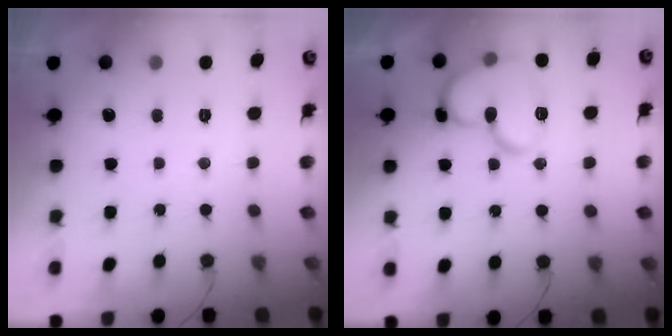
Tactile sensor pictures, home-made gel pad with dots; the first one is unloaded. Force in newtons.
{"total": 15.7, "press": 15.6, "slide": 1.9}